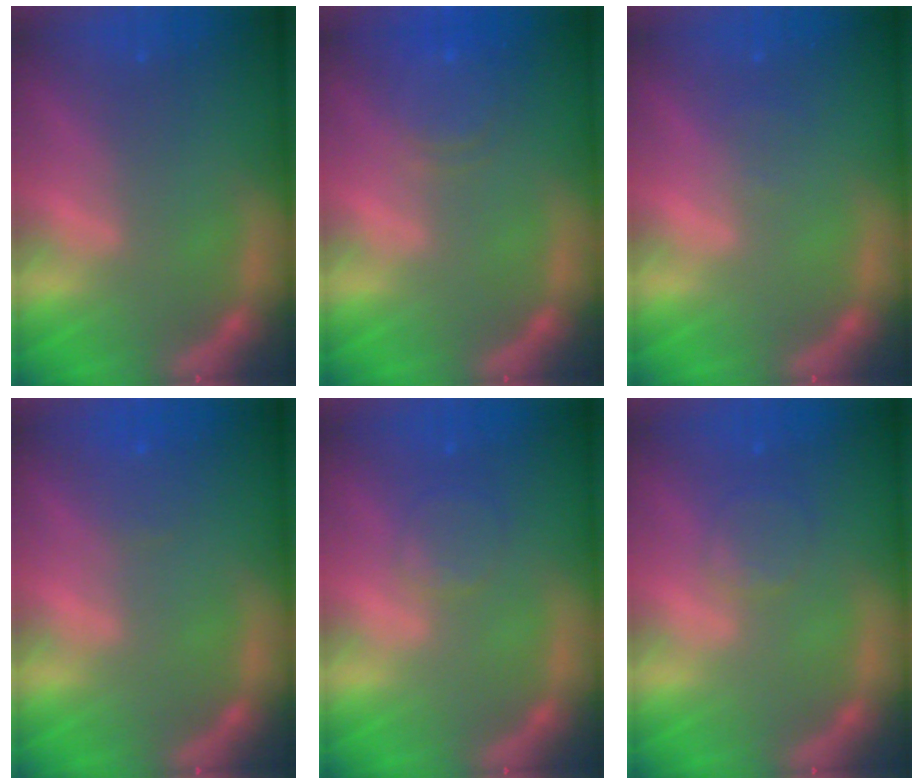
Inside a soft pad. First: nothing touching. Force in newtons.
{"total": 4.6}
{"total": 0.9}
{"total": 1.4}
{"total": 2.4}
{"total": 2.4}